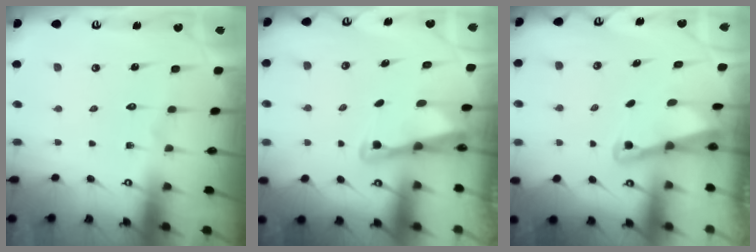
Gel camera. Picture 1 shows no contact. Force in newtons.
{"total": 2.5, "press": 2.5, "slide": 0.1}
{"total": 2.1, "press": 2.1, "slide": 0.4}